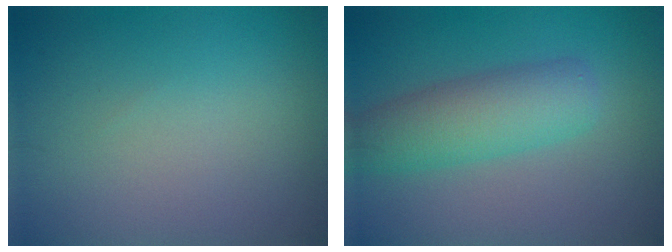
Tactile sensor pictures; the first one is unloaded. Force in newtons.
{"total": 5.1, "press": 5.1, "slide": 0.2}